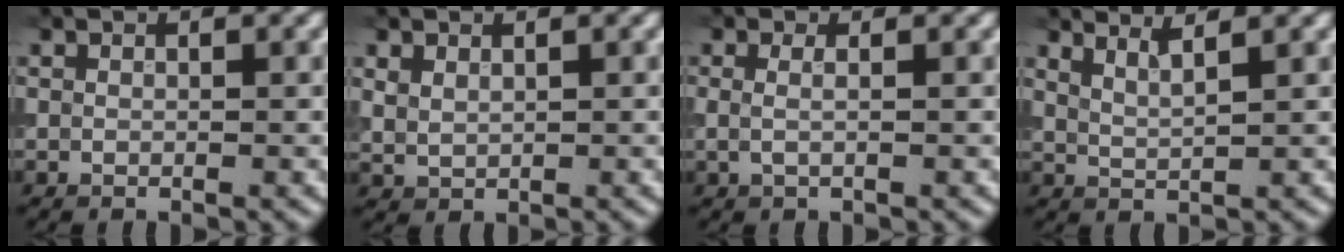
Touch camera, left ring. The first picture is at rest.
{"total": 1.3, "force": [0.8, 0.8, 0.7], "torque": [-0.019, -0.001, 0.020]}
{"total": 1.2, "force": [0.2, 0.4, 1.1], "torque": [-0.017, -0.008, -0.004]}
{"total": 2.5, "force": [2.0, 0.5, 1.4], "torque": [-0.018, 0.011, 0.025]}